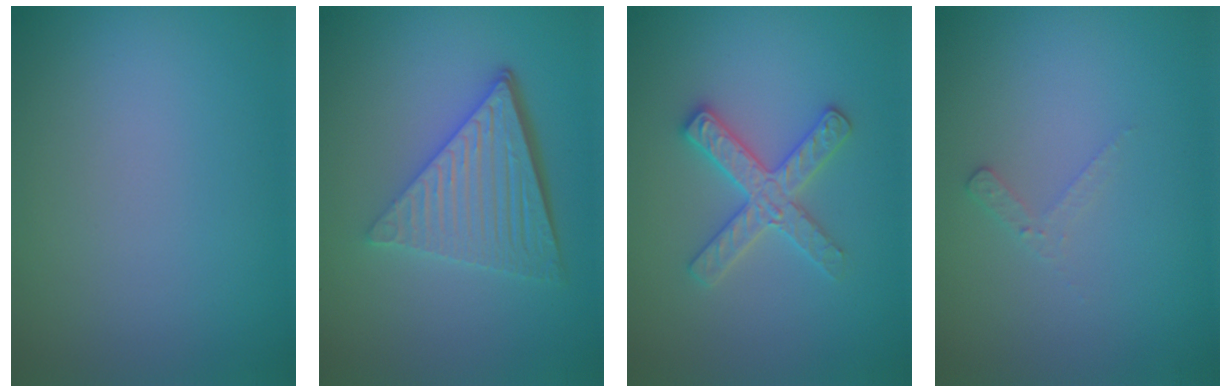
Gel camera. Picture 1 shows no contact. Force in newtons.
{"total": 6.5, "press": 4.4, "slide": 4.8}
{"total": 2.9, "press": 2.9, "slide": 0.5}
{"total": 1.2, "press": 1.1, "slide": 0.3}